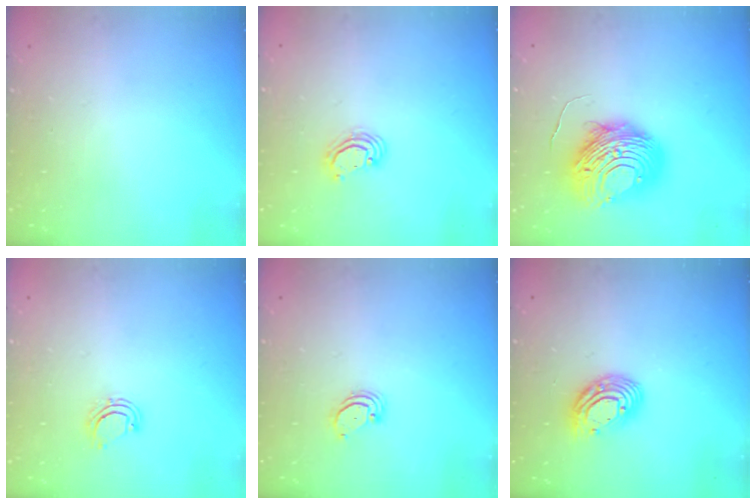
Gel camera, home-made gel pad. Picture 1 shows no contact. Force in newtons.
{"total": 3.0, "press": 3.0, "slide": 0.3}
{"total": 13.6, "press": 13.5, "slide": 1.3}
{"total": 5.4, "press": 5.4, "slide": 0.5}
{"total": 2.2, "press": 2.2, "slide": 0.3}
{"total": 12.1, "press": 12.0, "slide": 1.2}